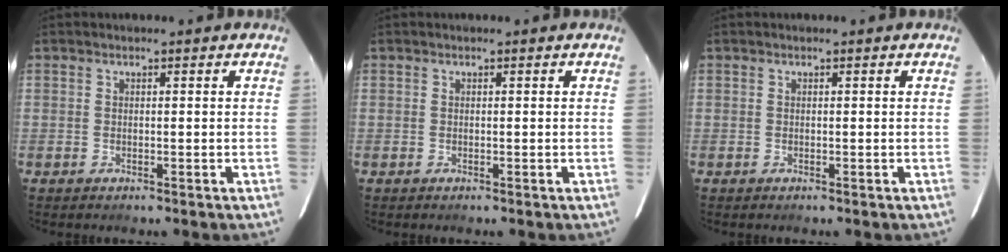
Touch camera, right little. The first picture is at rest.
{"total": 0.0}
{"total": 0.0}